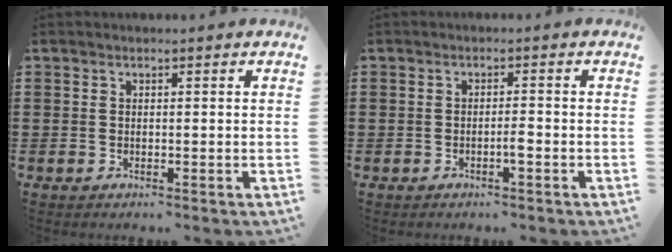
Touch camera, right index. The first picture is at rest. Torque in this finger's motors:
{"motor_torque": [1.13, 0.13, 0.38, 0.08]}